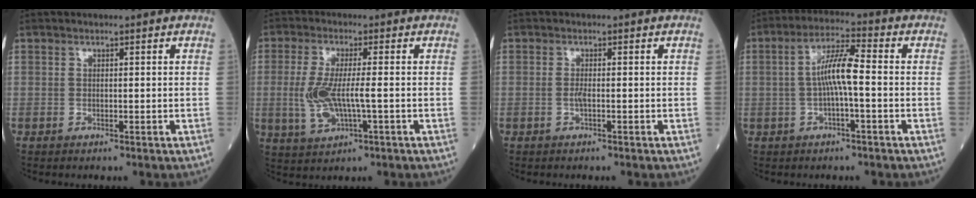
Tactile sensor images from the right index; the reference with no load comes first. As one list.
[{"total": 6.9, "force": [-0.8, 1.7, 6.6], "torque": [-0.148, -0.007, -0.015]}, {"total": 0.8, "force": [-0.3, 0.1, 0.7], "torque": [-0.019, 0.001, -0.007]}, {"total": 6.7, "force": [-0.4, 0.7, 6.6], "torque": [-0.127, 0.016, -0.011]}]